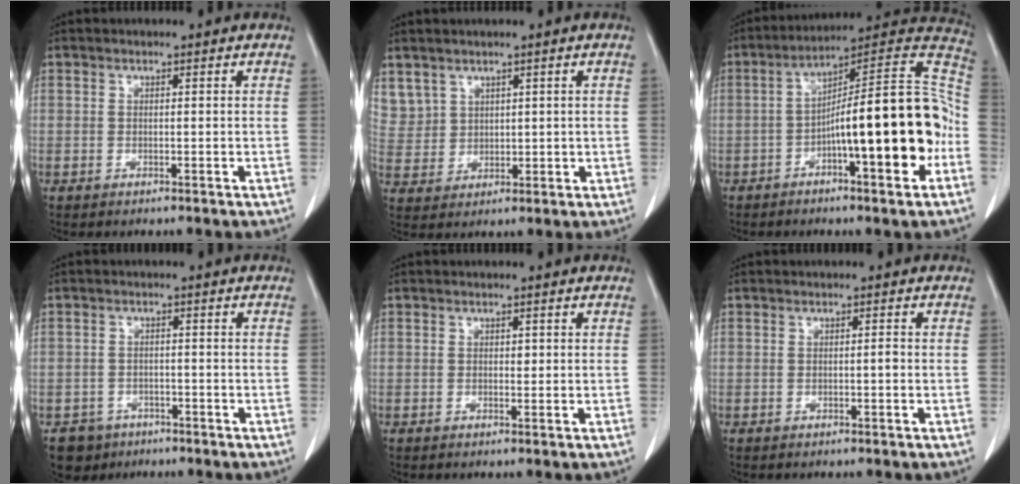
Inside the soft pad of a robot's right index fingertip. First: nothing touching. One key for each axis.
{"total": 7.0, "fx": 4.3, "fy": 5.5, "fz": 0.8, "tx": -0.028, "ty": 0.014, "tz": 0.106}
{"total": 19.4, "fx": -4.6, "fy": 2.6, "fz": 18.7, "tx": -0.241, "ty": 0.038, "tz": -0.060}
{"total": 4.3, "fx": -2.7, "fy": 3.4, "fz": -0.1, "tx": 0.004, "ty": 0.009, "tz": -0.042}
{"total": 0.5, "fx": 0.2, "fy": 0.4, "fz": 0.3, "tx": -0.004, "ty": 0.001, "tz": 0.005}
{"total": 0.6, "fx": -0.2, "fy": 0.0, "fz": 0.6, "tx": -0.009, "ty": 0.003, "tz": -0.001}